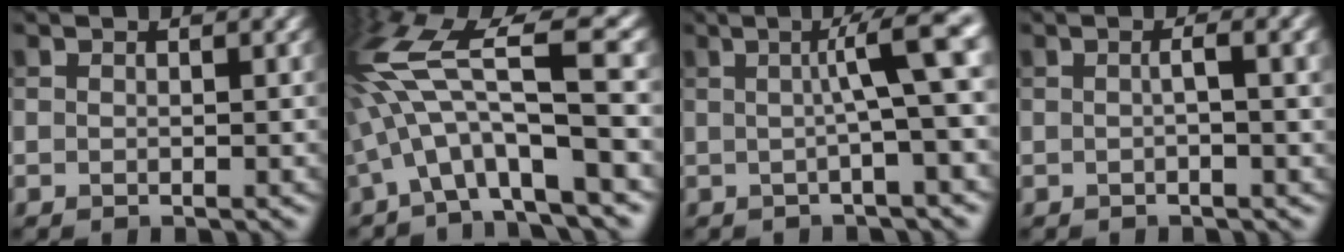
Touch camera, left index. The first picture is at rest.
{"total": 10.9, "force": [-1.0, 2.6, 10.6], "torque": [-0.207, 0.023, -0.021]}
{"total": 6.4, "force": [0.8, 1.1, 6.3], "torque": [-0.081, 0.015, 0.006]}
{"total": 3.3, "force": [0.3, 1.0, 3.1], "torque": [-0.033, 0.009, -0.006]}